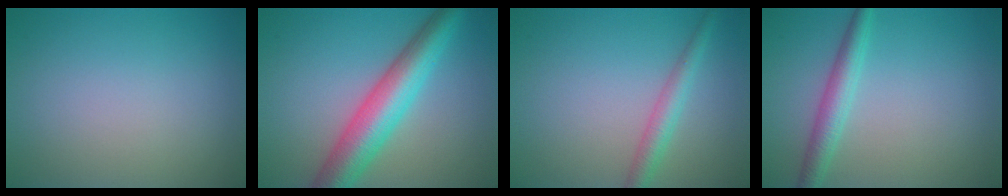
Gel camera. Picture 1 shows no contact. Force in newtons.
{"total": 7.2, "press": 7.2, "slide": 0.1}
{"total": 2.5, "press": 2.5, "slide": 0.0}
{"total": 2.8, "press": 2.8, "slide": 0.0}